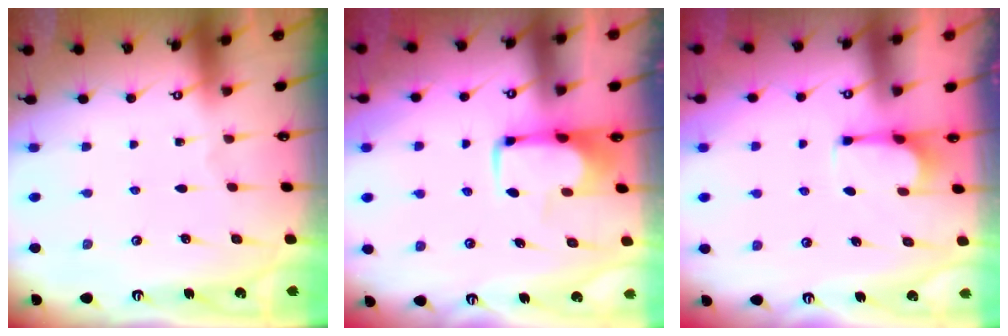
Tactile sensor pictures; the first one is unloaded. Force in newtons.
{"total": 2.0, "press": 1.9, "slide": 0.4}
{"total": 3.0, "press": 2.9, "slide": 0.6}